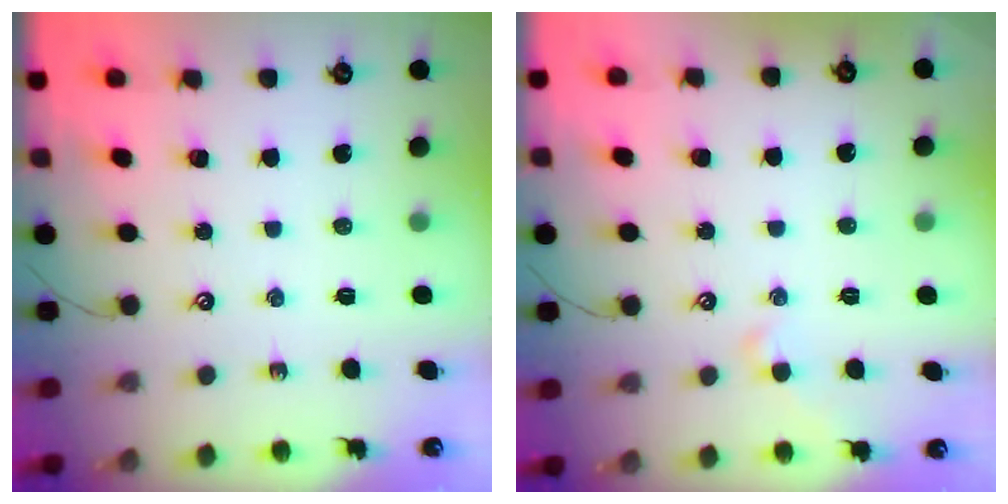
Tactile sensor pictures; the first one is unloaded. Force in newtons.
{"total": 0.6, "press": 0.4, "slide": 0.5}